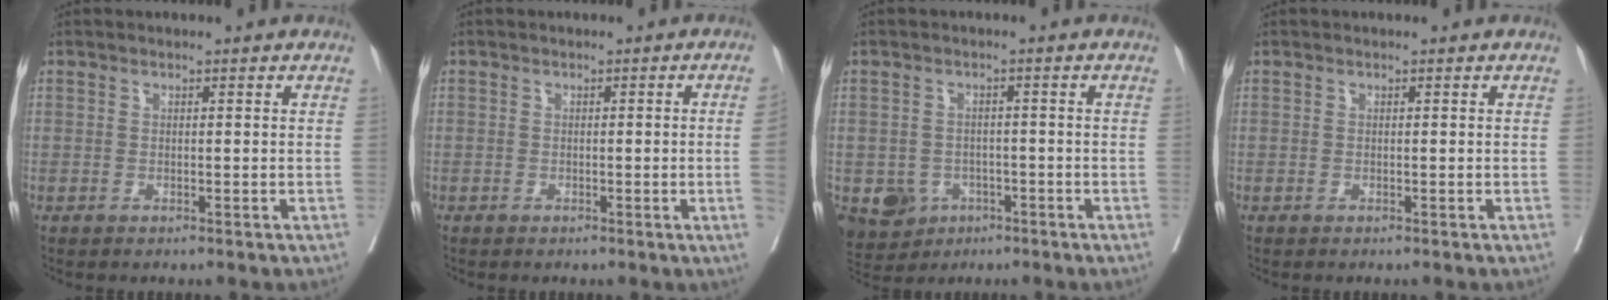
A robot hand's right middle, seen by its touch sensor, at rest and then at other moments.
{"total": 2.3, "force": [-0.4, -0.7, 2.2], "torque": [-0.028, -0.003, -0.003]}
{"total": 6.4, "force": [-2.8, 5.4, 1.8], "torque": [-0.033, 0.002, -0.035]}
{"total": 0.0}